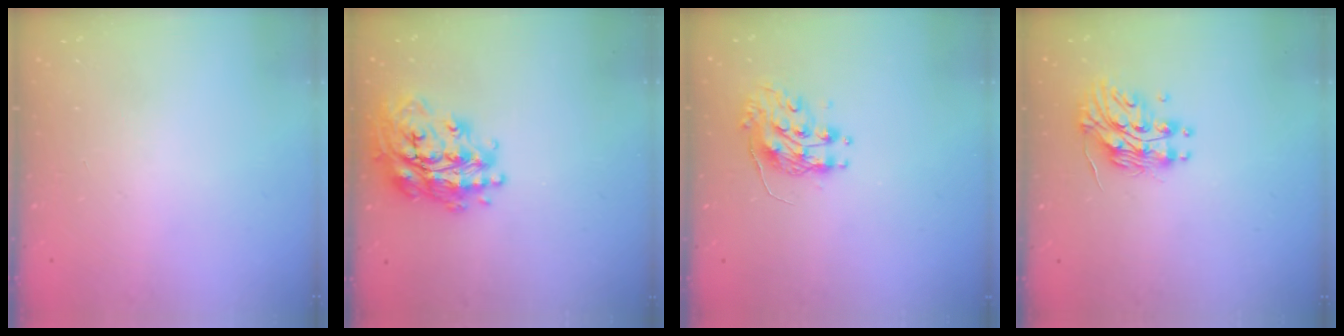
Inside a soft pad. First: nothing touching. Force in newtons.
{"total": 21.0, "press": 20.9, "slide": 1.5}
{"total": 9.3, "press": 9.3, "slide": 0.8}
{"total": 13.2, "press": 13.2, "slide": 0.8}